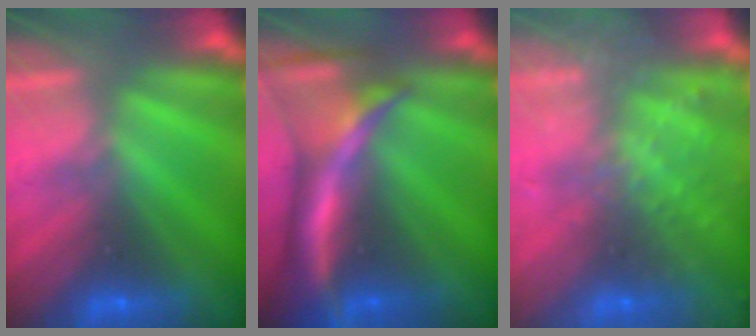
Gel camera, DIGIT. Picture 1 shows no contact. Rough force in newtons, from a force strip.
{"total": 7.6}
{"total": 6.1}